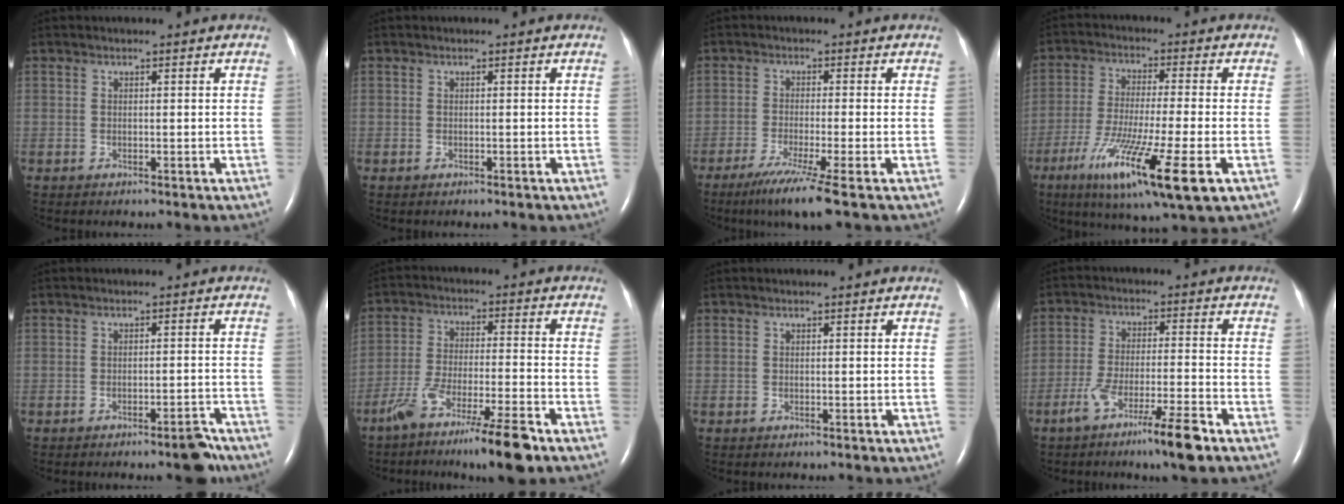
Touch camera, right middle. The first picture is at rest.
{"total": 0.0}
{"total": 7.2, "force": [-4.6, -1.1, 5.3], "torque": [-0.095, -0.025, -0.083]}
{"total": 16.2, "force": [-7.2, 1.0, 14.5], "torque": [-0.250, -0.043, -0.118]}
{"total": 3.4, "force": [-2.7, 0.7, 1.9], "torque": [-0.016, 0.005, -0.036]}
{"total": 11.4, "force": [-7.8, 0.3, 8.3], "torque": [-0.156, -0.023, -0.138]}
{"total": 0.0}
{"total": 9.3, "force": [-5.9, 0.0, 7.1], "torque": [-0.132, -0.014, -0.104]}